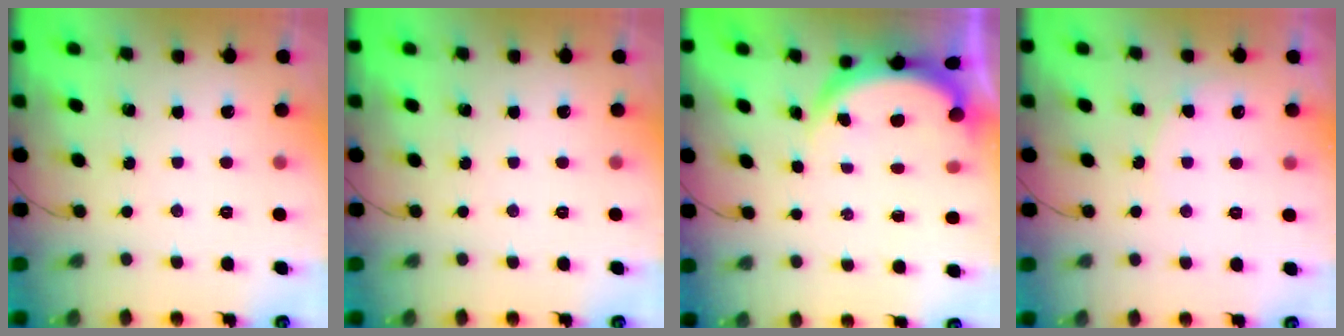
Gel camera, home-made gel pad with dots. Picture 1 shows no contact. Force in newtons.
{"total": 0.0}
{"total": 4.0, "press": 4.0, "slide": 0.2}
{"total": 4.7, "press": 4.7, "slide": 0.4}